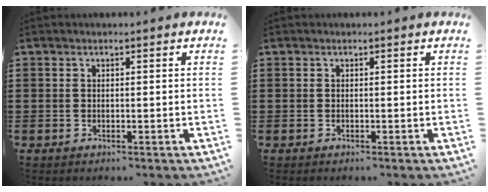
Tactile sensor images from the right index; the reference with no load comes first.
{"total": 0.0}